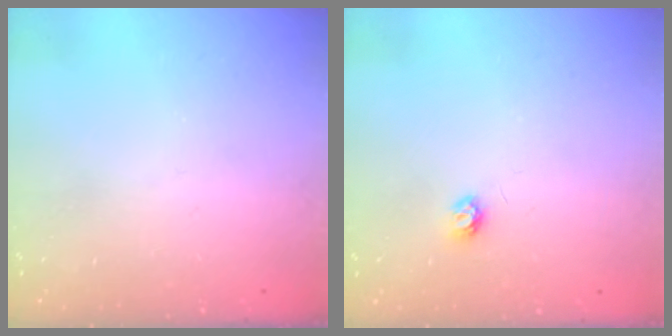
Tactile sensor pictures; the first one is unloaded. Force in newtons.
{"total": 3.4, "press": 3.4, "slide": 0.3}